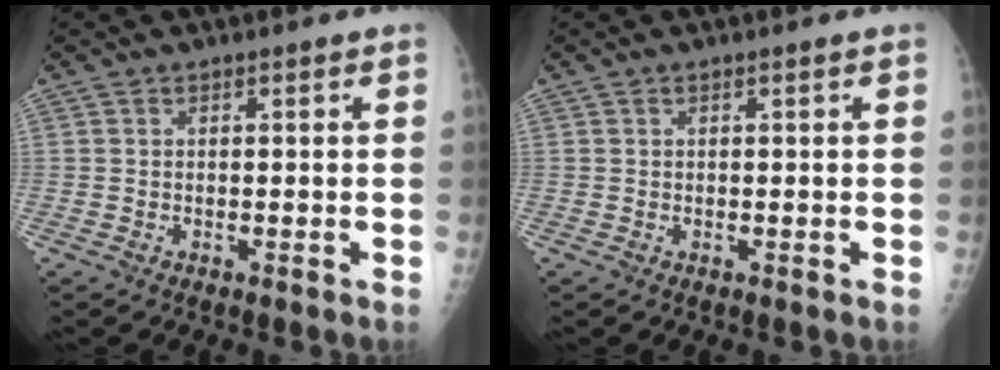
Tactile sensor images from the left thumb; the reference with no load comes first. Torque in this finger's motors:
{"motor_torque": [-0.10, 0.15, -0.13, -0.13, -0.02]}